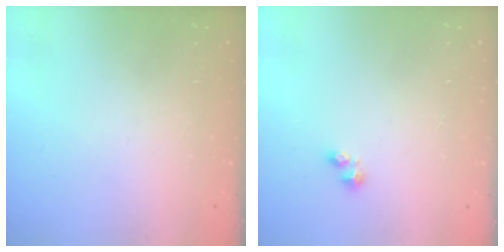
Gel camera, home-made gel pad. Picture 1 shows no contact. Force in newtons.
{"total": 2.5, "press": 2.5, "slide": 0.4}